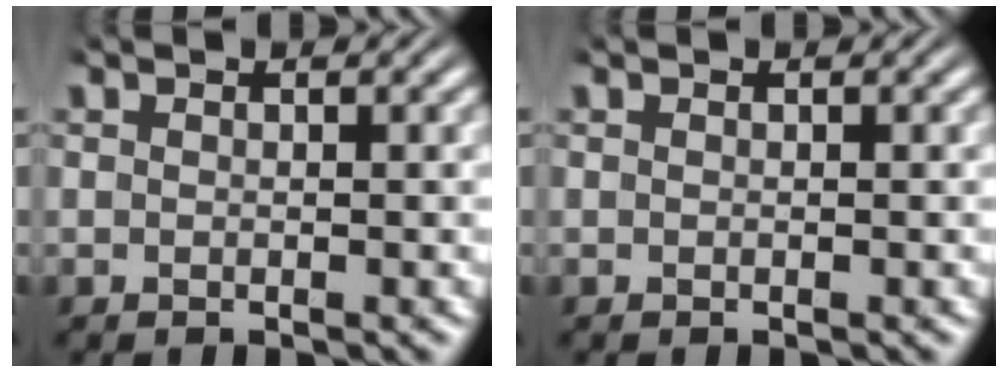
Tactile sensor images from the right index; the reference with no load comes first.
{"total": 0.0}